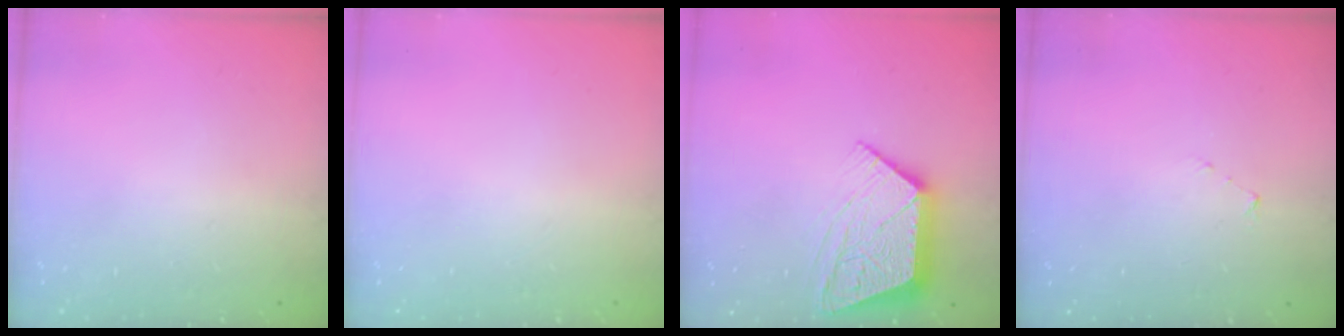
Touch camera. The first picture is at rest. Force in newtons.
{"total": 0.0}
{"total": 13.9, "press": 13.9, "slide": 1.0}
{"total": 3.0, "press": 3.0, "slide": 0.3}